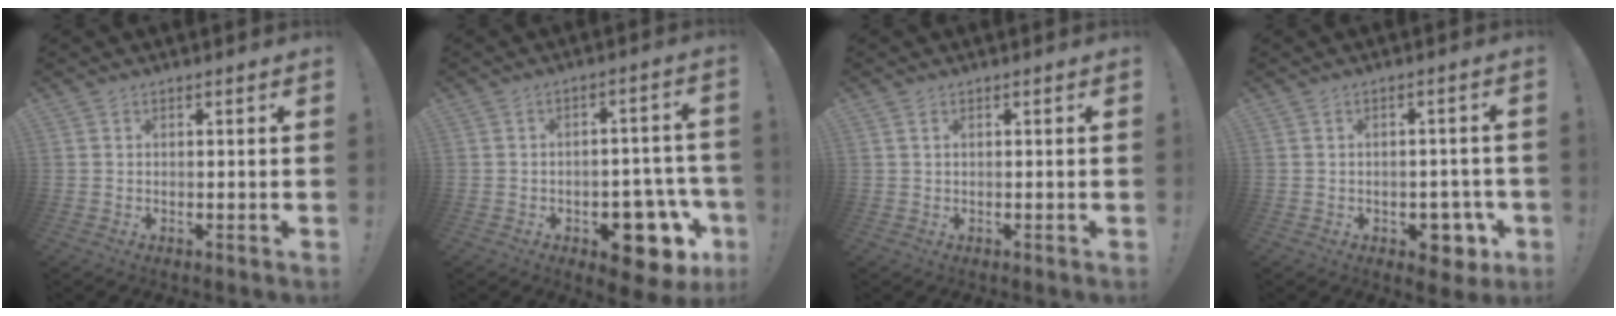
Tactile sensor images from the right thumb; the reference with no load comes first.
{"total": 13.3, "force": [-6.3, 7.4, 9.1], "torque": [-0.074, 0.046, -0.094]}
{"total": 1.1, "force": [0.5, 0.7, 0.7], "torque": [-0.007, -0.001, 0.008]}
{"total": 7.9, "force": [-3.1, 5.4, 4.9], "torque": [-0.043, 0.018, -0.045]}